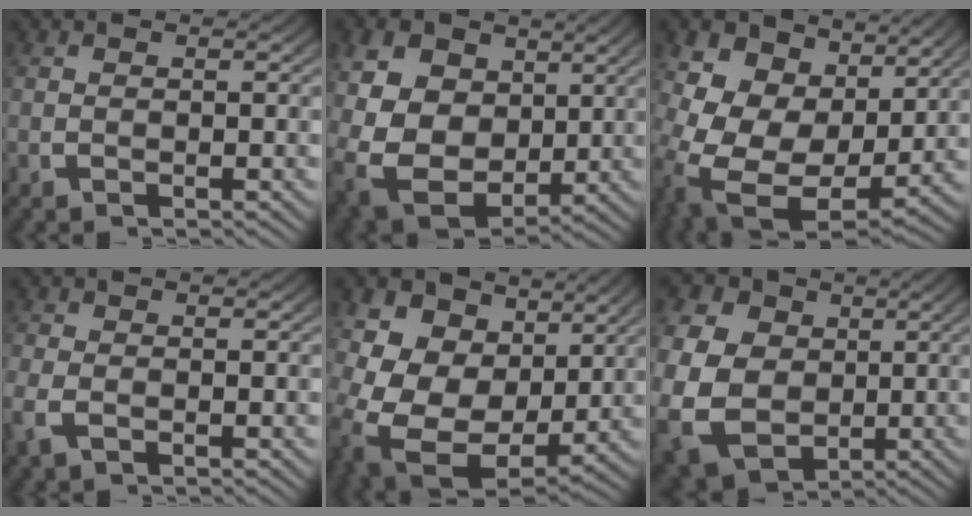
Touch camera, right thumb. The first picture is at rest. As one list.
[{"total": 15.0, "force": [-1.1, 11.7, 9.3], "torque": [-0.242, -0.080, 0.008]}, {"total": 13.3, "force": [-0.7, 9.6, 9.1], "torque": [-0.233, -0.077, 0.012]}, {"total": 1.8, "force": [-0.8, 1.1, 1.2], "torque": [-0.035, -0.004, -0.013]}, {"total": 14.6, "force": [-1.4, 11.1, 9.3], "torque": [-0.245, -0.085, 0.000]}, {"total": 16.6, "force": [-1.5, 13.9, 9.0], "torque": [-0.222, -0.070, -0.009]}]